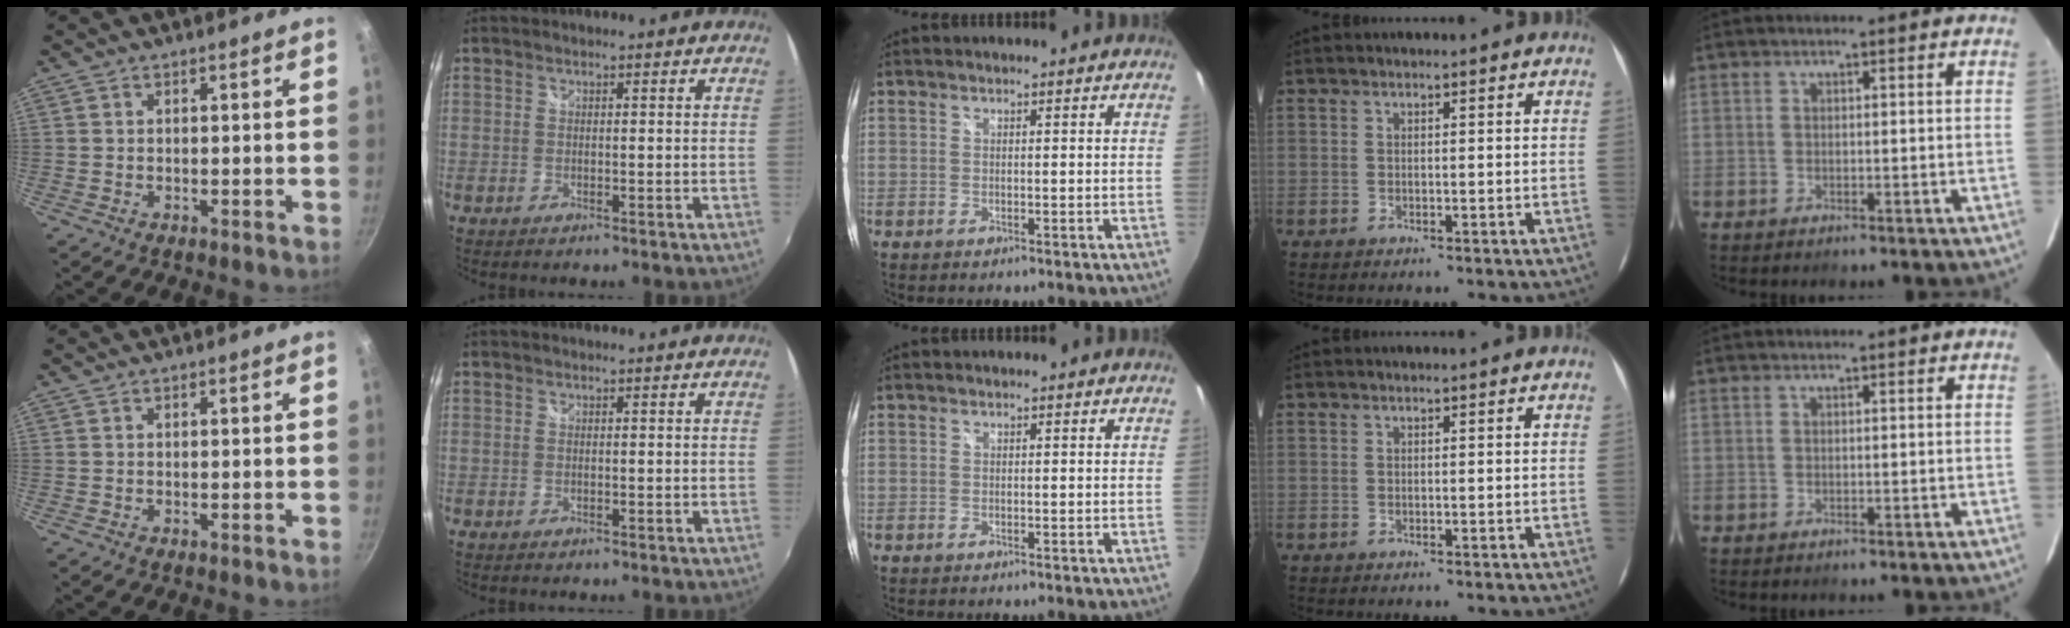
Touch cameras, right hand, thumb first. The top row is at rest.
{}